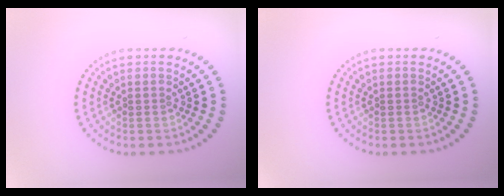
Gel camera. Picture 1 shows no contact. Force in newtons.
{"total": 0.0}